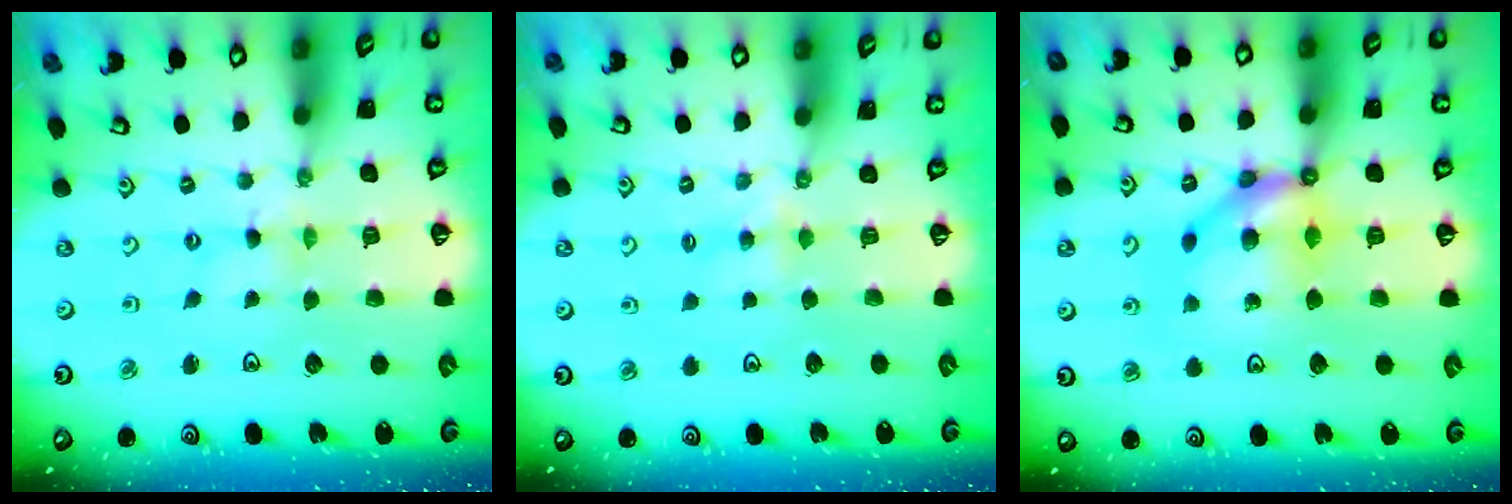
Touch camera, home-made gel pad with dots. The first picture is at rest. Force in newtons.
{"total": 3.0, "press": 2.9, "slide": 0.4}
{"total": 10.3, "press": 10.3, "slide": 0.5}